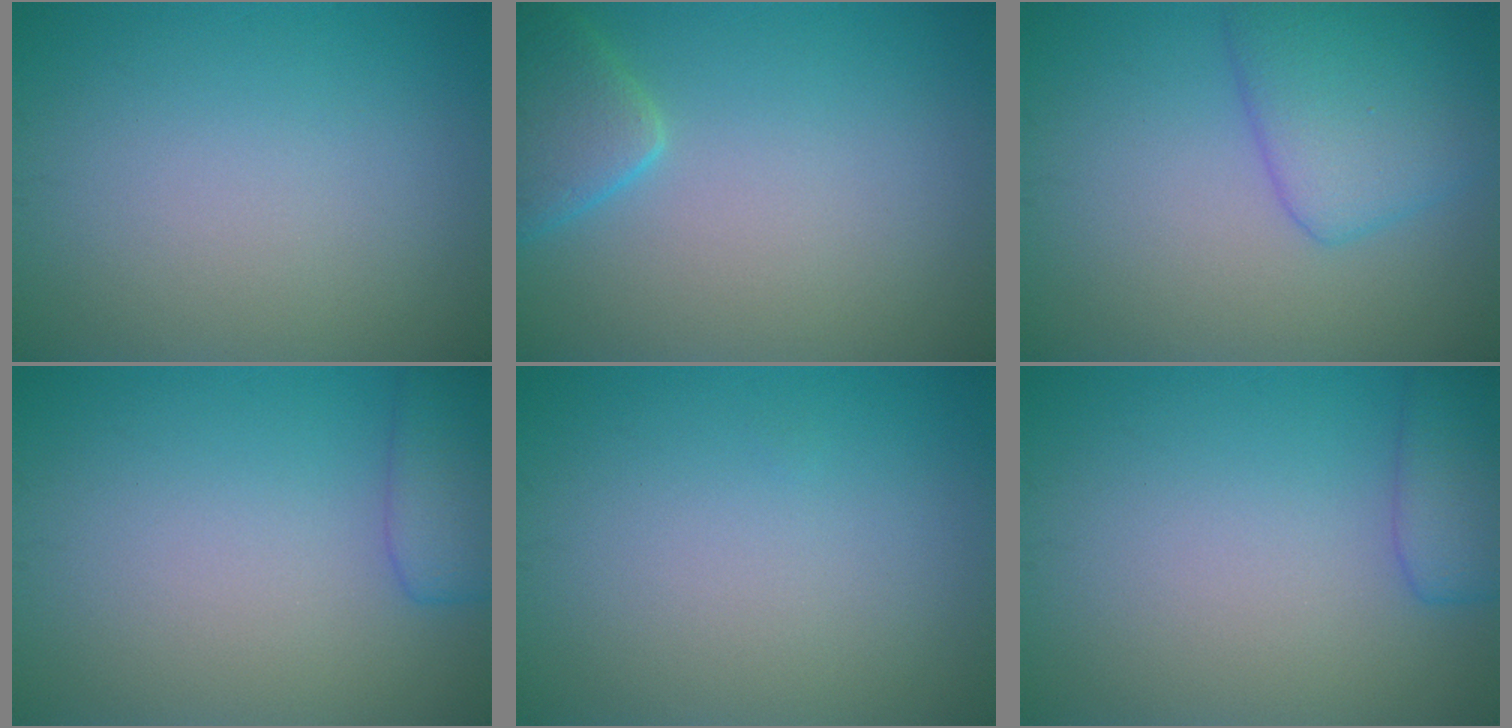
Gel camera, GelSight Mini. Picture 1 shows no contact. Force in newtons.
{"total": 3.5, "press": 3.5, "slide": 0.3}
{"total": 4.8, "press": 4.8, "slide": 0.1}
{"total": 3.3, "press": 3.3, "slide": 0.3}
{"total": 0.0}
{"total": 3.3, "press": 3.3, "slide": 0.3}